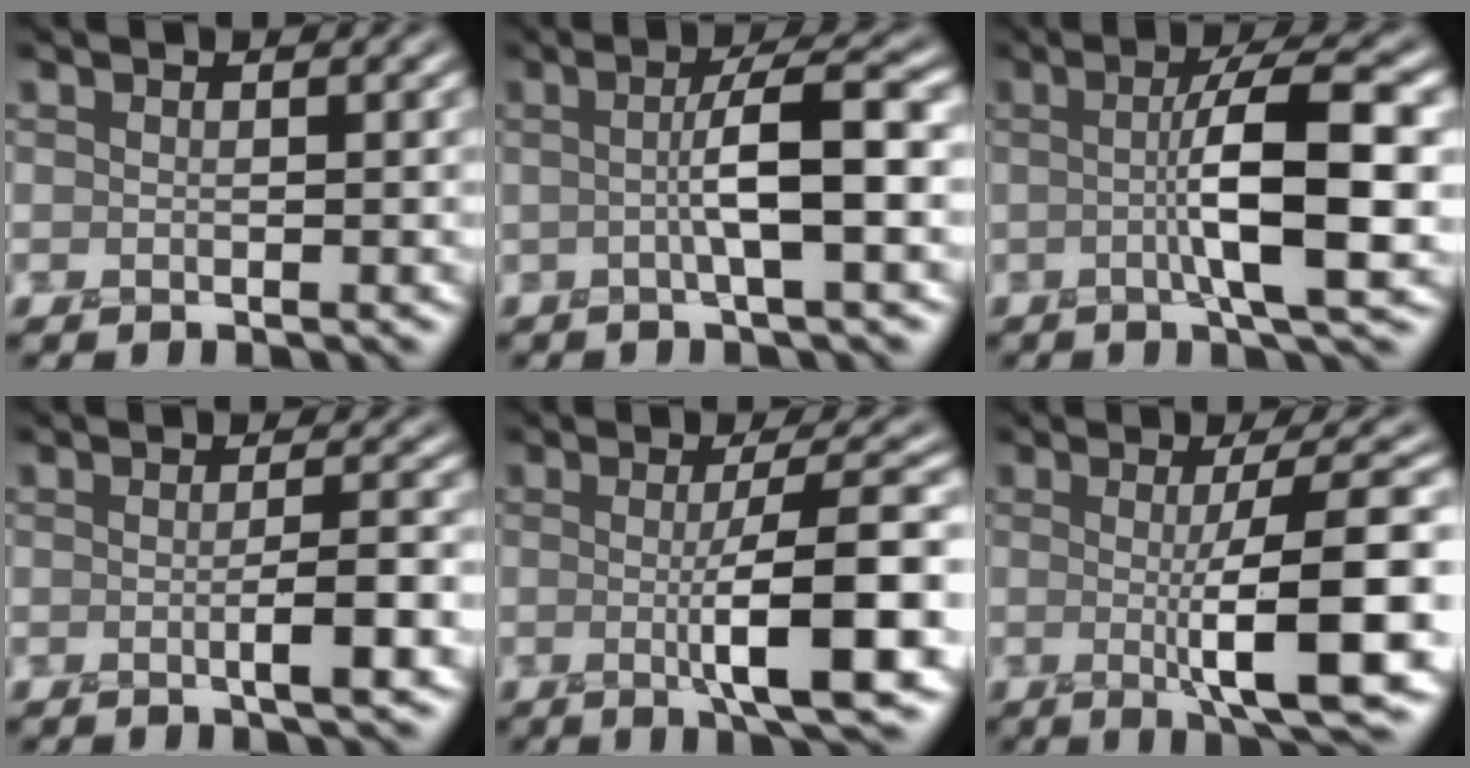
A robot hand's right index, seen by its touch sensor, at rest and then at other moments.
{"total": 4.9, "force": [-0.1, 0.7, 4.8], "torque": [-0.079, 0.010, -0.008]}
{"total": 7.7, "force": [-0.2, 1.4, 7.5], "torque": [-0.114, 0.005, -0.006]}
{"total": 3.0, "force": [-0.5, 0.5, 2.9], "torque": [-0.043, 0.001, -0.010]}
{"total": 7.8, "force": [-0.8, 1.4, 7.7], "torque": [-0.112, -0.004, -0.011]}
{"total": 8.9, "force": [-0.7, 1.5, 8.8], "torque": [-0.121, -0.006, -0.006]}